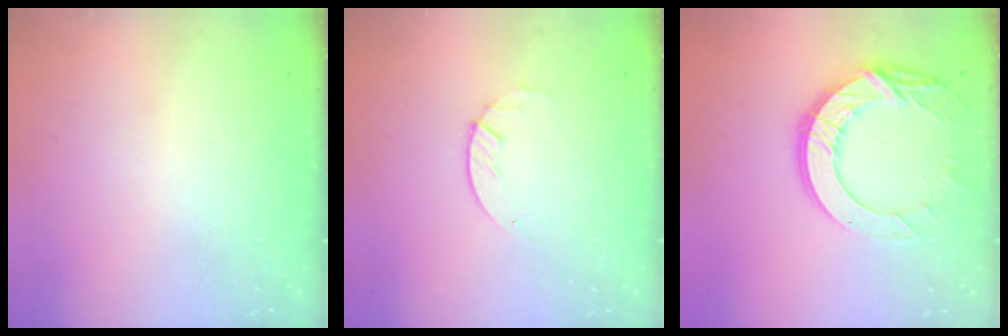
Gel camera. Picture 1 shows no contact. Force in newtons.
{"total": 1.8, "press": 1.8, "slide": 0.2}
{"total": 16.0, "press": 15.9, "slide": 1.4}